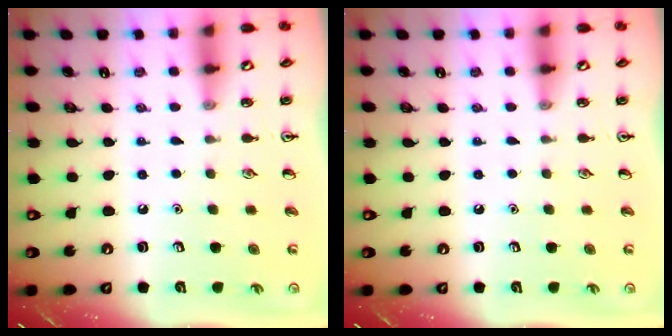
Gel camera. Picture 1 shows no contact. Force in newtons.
{"total": 0.0}